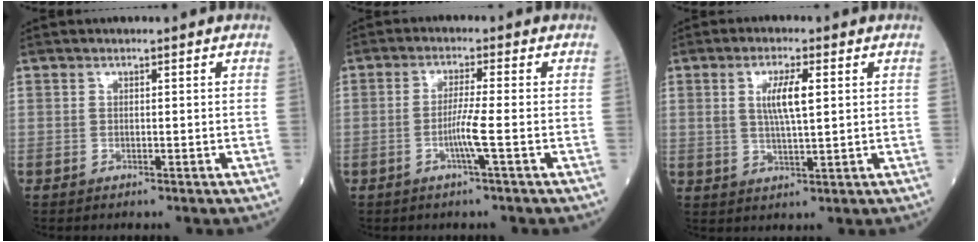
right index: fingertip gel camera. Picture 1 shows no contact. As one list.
[{"total": 4.1, "force": [-1.2, -0.8, 3.9], "torque": [-0.077, -0.005, -0.027]}, {"total": 5.8, "force": [1.5, 0.9, 5.5], "torque": [-0.107, 0.001, 0.030]}]